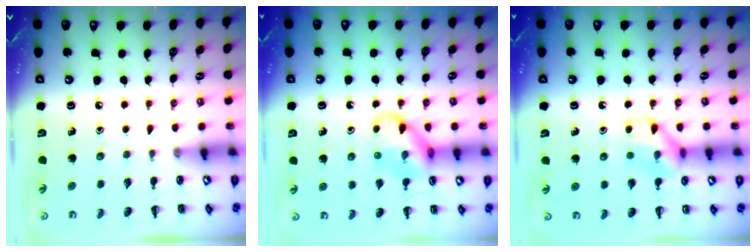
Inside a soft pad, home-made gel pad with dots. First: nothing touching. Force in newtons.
{"total": 11.1, "press": 11.1, "slide": 1.0}
{"total": 9.1, "press": 9.1, "slide": 0.4}